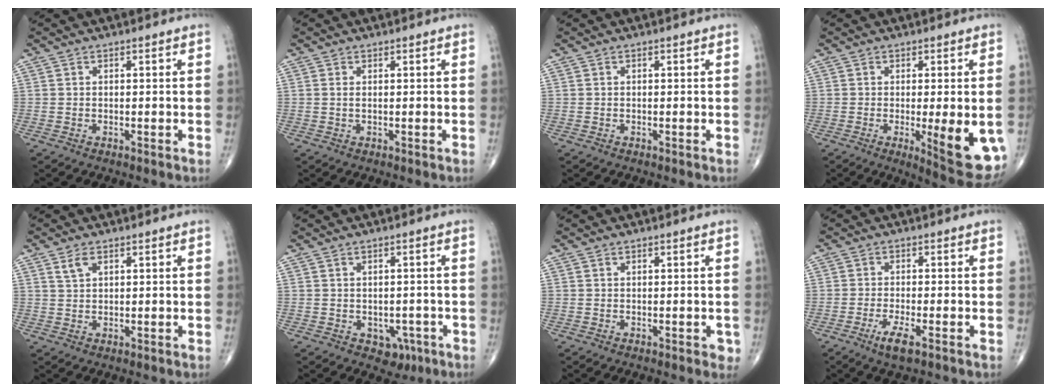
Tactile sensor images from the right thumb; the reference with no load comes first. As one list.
[{"total": 0.8, "force": [0.1, 0.4, 0.7], "torque": [-0.020, 0.001, 0.005]}, {"total": 0.0}, {"total": 11.9, "force": [-2.5, 3.1, 11.2], "torque": [-0.141, -0.025, -0.025]}, {"total": 2.3, "force": [1.3, 1.2, 1.5], "torque": [-0.030, -0.001, 0.031]}, {"total": 4.1, "force": [-1.6, 3.1, 2.2], "torque": [-0.005, 0.010, -0.013]}, {"total": 1.4, "force": [-0.2, 0.8, 1.1], "torque": [-0.004, 0.000, -0.002]}, {"total": 4.0, "force": [-2.2, 0.7, 3.3], "torque": [-0.071, -0.001, -0.041]}]